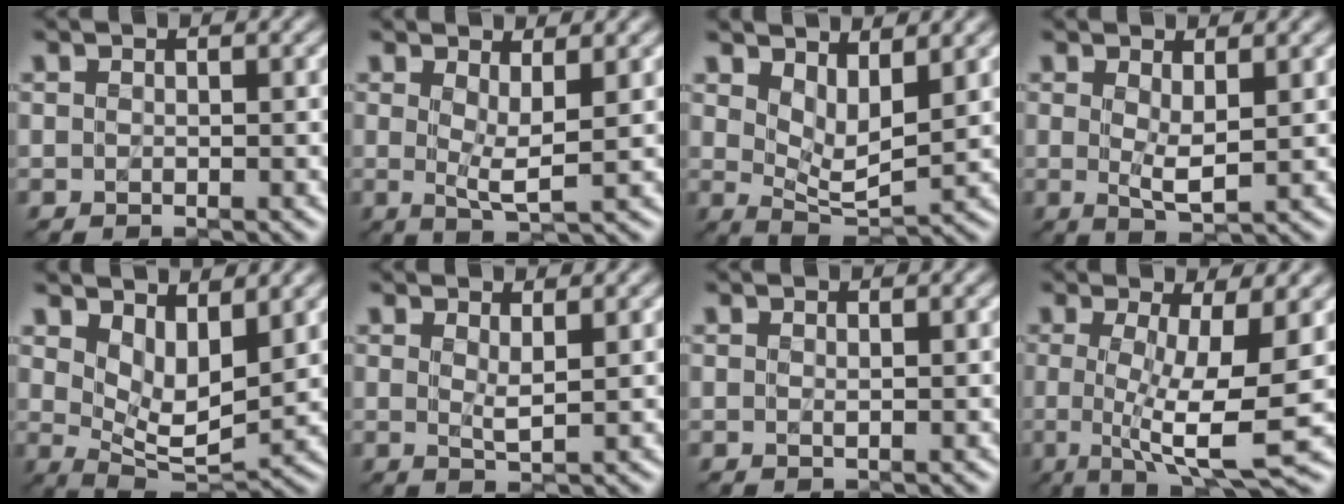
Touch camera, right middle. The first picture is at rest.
{"total": 2.1, "force": [0.6, 0.1, 2.0], "torque": [-0.041, -0.009, 0.012]}
{"total": 3.1, "force": [1.7, 1.1, 2.4], "torque": [-0.053, -0.015, 0.028]}
{"total": 1.9, "force": [0.4, 0.3, 1.8], "torque": [-0.038, -0.005, 0.009]}
{"total": 4.1, "force": [2.2, 1.7, 3.1], "torque": [-0.063, -0.018, 0.037]}
{"total": 1.0, "force": [0.5, -0.2, 0.9], "torque": [-0.018, -0.003, 0.012]}
{"total": 0.0}
{"total": 6.8, "force": [-0.7, 0.8, 6.7], "torque": [-0.116, -0.012, -0.014]}